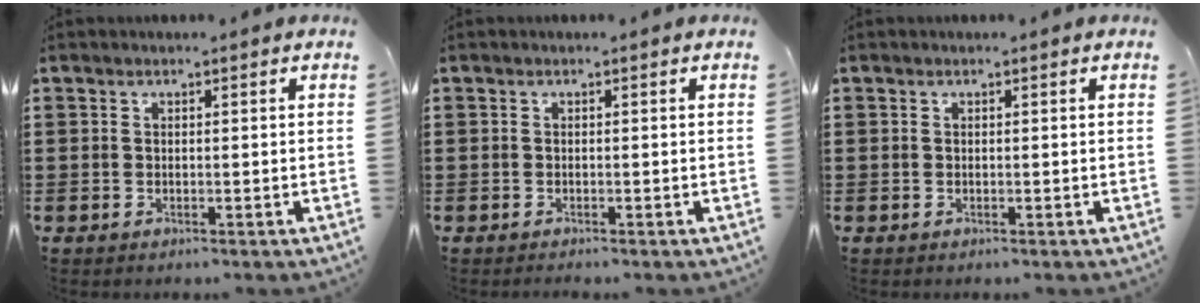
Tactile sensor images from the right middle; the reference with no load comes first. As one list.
[{"total": 0.0}, {"total": 0.0}]